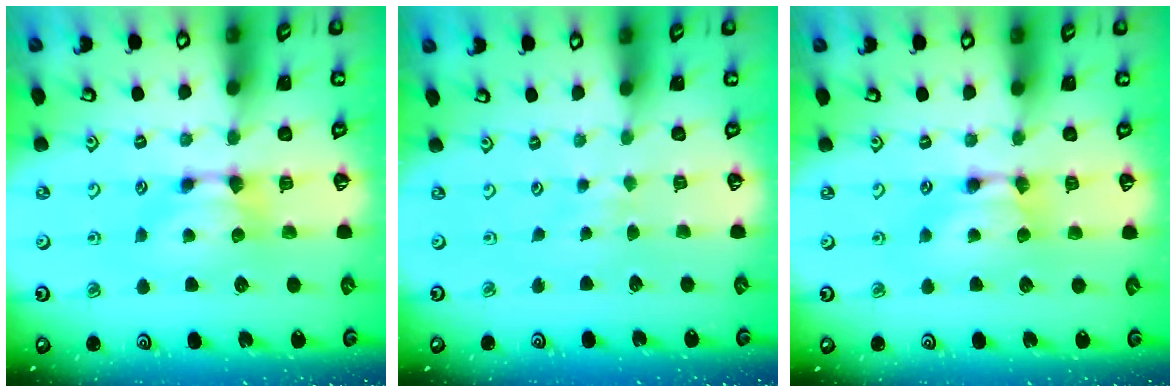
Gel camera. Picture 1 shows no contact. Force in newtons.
{"total": 3.7, "press": 3.6, "slide": 0.5}
{"total": 1.7, "press": 1.7, "slide": 0.2}